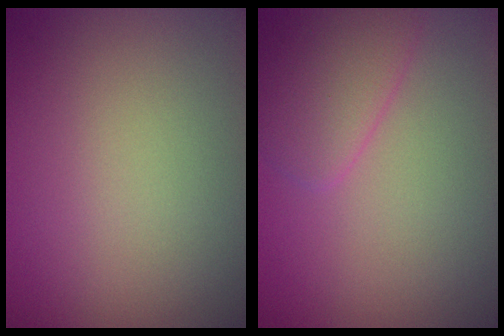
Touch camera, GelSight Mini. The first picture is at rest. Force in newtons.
{"total": 2.8, "press": 2.8, "slide": 0.2}